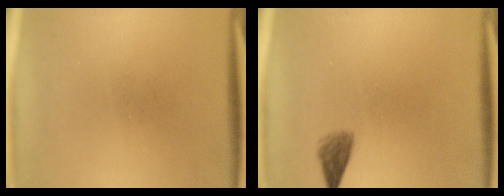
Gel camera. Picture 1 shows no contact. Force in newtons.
{"total": 2.0}